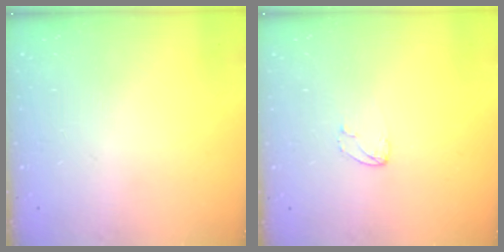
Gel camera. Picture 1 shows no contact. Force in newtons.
{"total": 2.8, "press": 2.8, "slide": 0.2}